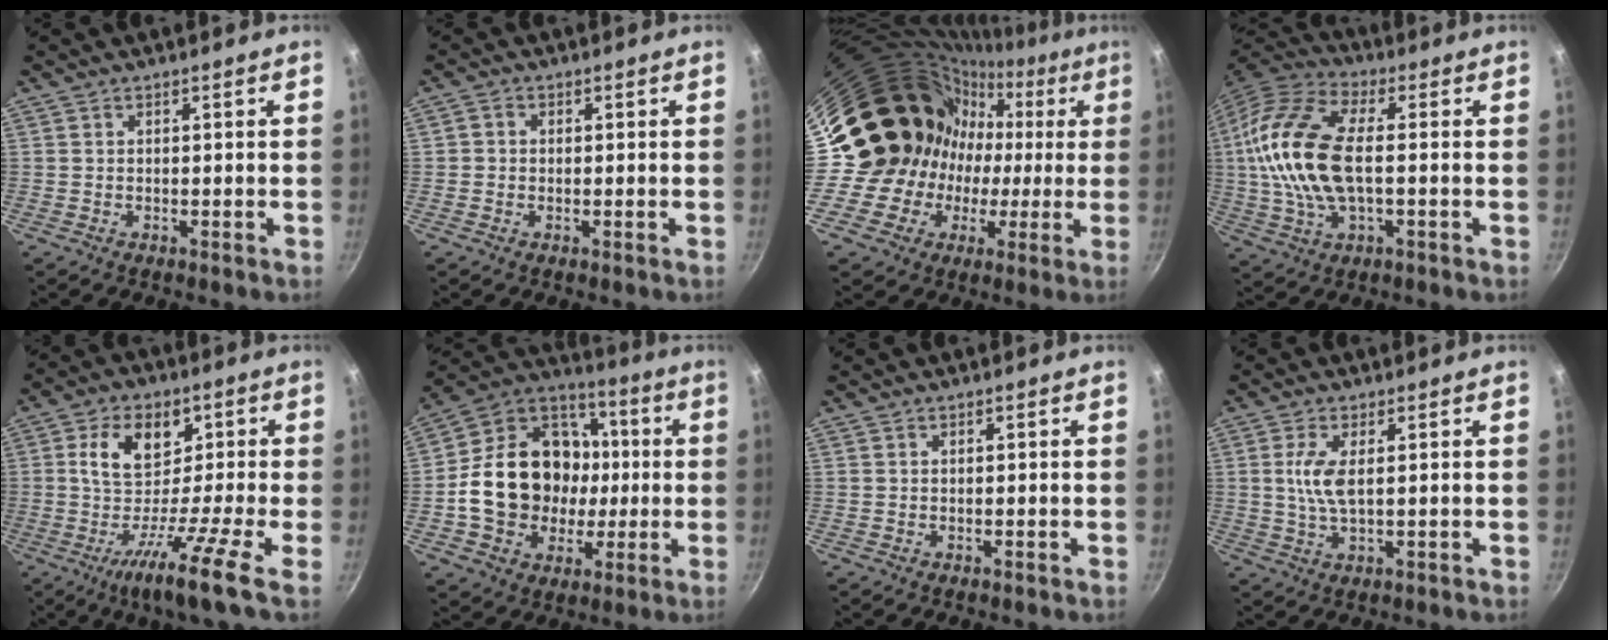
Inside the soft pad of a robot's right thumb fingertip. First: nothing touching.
{"total": 1.4, "force": [-0.1, 1.3, 0.5], "torque": [-0.008, 0.005, -0.005]}
{"total": 20.9, "force": [2.4, 19.2, 7.9], "torque": [-0.113, 0.046, 0.045]}
{"total": 18.2, "force": [0.3, 9.1, 15.8], "torque": [-0.321, 0.026, -0.010]}
{"total": 12.7, "force": [-3.6, 3.7, 11.7], "torque": [-0.191, 0.013, -0.087]}
{"total": 22.6, "force": [-1.0, 18.6, 12.7], "torque": [-0.192, 0.042, -0.011]}
{"total": 0.0}
{"total": 5.5, "force": [0.9, 2.0, 5.0], "torque": [-0.110, -0.001, 0.019]}